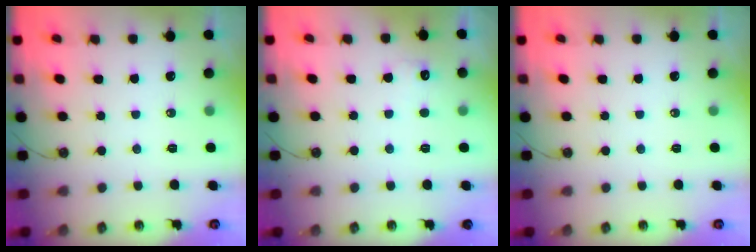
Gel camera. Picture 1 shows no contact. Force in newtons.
{"total": 5.0, "press": 4.8, "slide": 1.2}
{"total": 0.0}